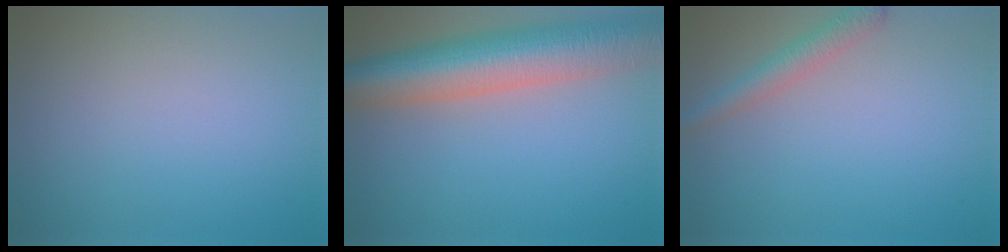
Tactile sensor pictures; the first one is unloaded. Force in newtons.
{"total": 10.2, "press": 10.2, "slide": 0.5}
{"total": 2.4, "press": 2.4, "slide": 0.1}